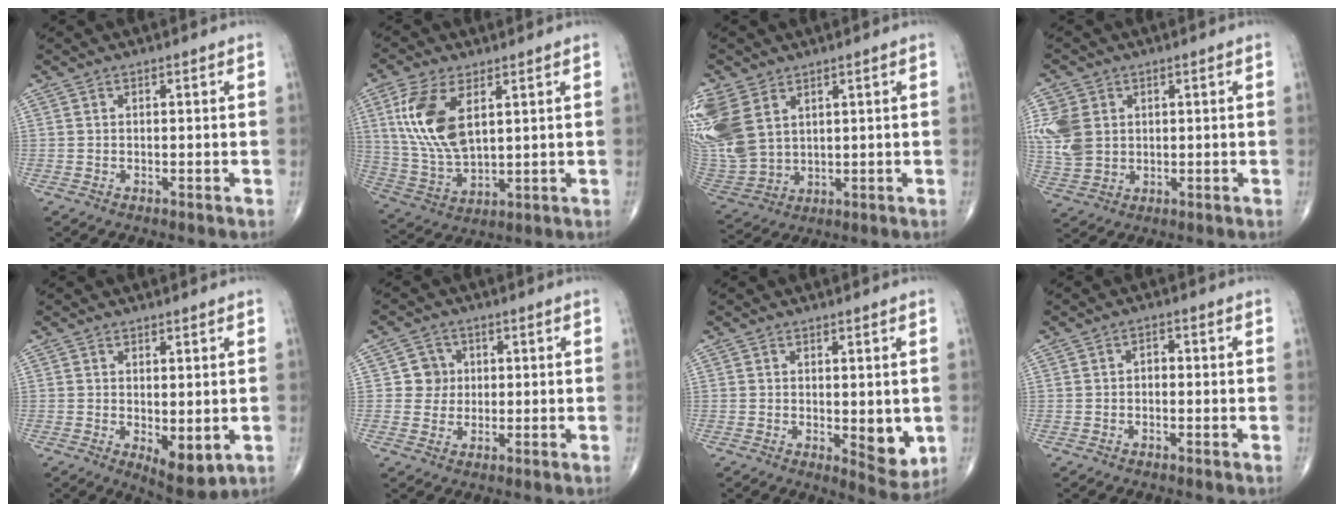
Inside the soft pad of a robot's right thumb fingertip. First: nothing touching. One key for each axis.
{"total": 13.6, "fx": 4.5, "fy": 6.9, "fz": 10.9, "tx": -0.227, "ty": -0.014, "tz": 0.098}
{"total": 15.9, "fx": 6.1, "fy": 11.0, "fz": 9.9, "tx": -0.250, "ty": -0.011, "tz": 0.138}
{"total": 9.1, "fx": 1.8, "fy": 7.2, "fz": 5.3, "tx": -0.111, "ty": -0.001, "tz": 0.043}
{"total": 6.2, "fx": -1.0, "fy": 2.7, "fz": 5.4, "tx": -0.065, "ty": -0.018, "tz": -0.004}
{"total": 4.1, "fx": 0.7, "fy": 4.0, "fz": 0.5, "tx": 0.022, "ty": 0.005, "tz": 0.004}
{"total": 6.2, "fx": -0.6, "fy": 2.7, "fz": 5.6, "tx": -0.054, "ty": -0.015, "tz": 0.000}
{"total": 1.7, "fx": -0.3, "fy": 1.2, "fz": 1.2, "tx": -0.011, "ty": 0.008, "tz": -0.010}